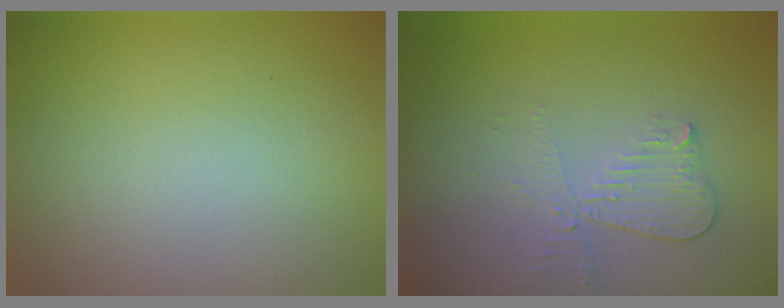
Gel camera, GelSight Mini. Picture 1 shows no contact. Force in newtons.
{"total": 2.3, "press": 2.1, "slide": 0.8}